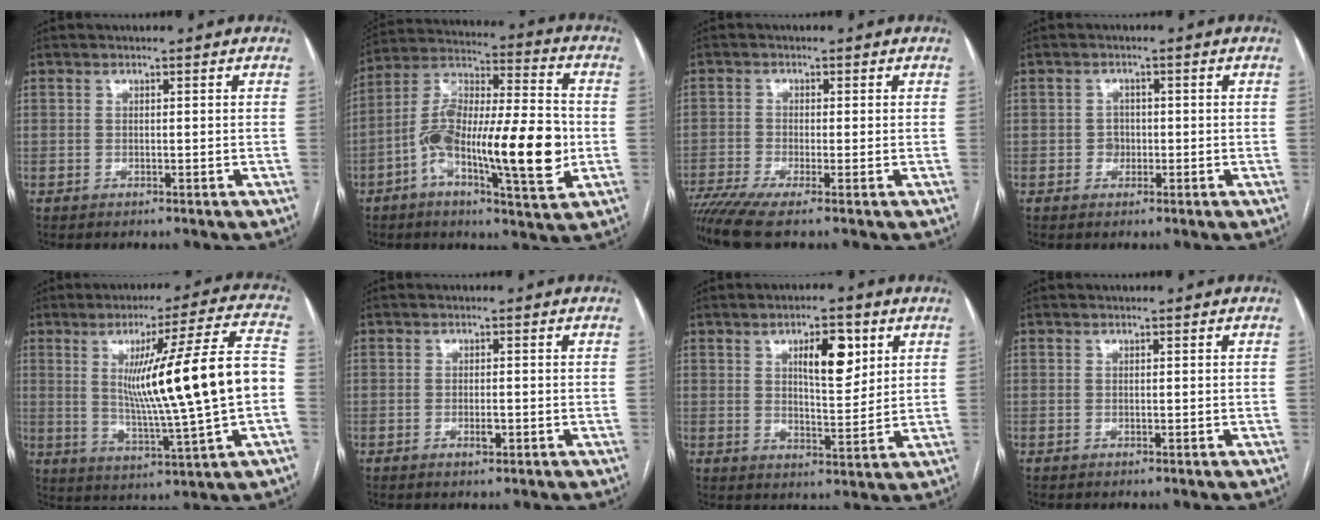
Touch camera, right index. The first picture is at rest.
{"total": 19.8, "force": [-4.7, 4.3, 18.7], "torque": [-0.341, 0.010, -0.080]}
{"total": 6.6, "force": [-4.7, 0.0, 4.6], "torque": [-0.087, -0.012, -0.088]}
{"total": 1.8, "force": [-0.4, 1.6, 0.7], "torque": [-0.007, 0.006, -0.006]}
{"total": 18.3, "force": [0.6, -0.5, 18.3], "torque": [-0.281, 0.007, 0.010]}
{"total": 1.7, "force": [-0.6, 0.5, 1.5], "torque": [-0.027, -0.002, -0.009]}
{"total": 7.9, "force": [3.3, 2.6, 6.6], "torque": [-0.106, 0.003, 0.054]}
{"total": 0.0}